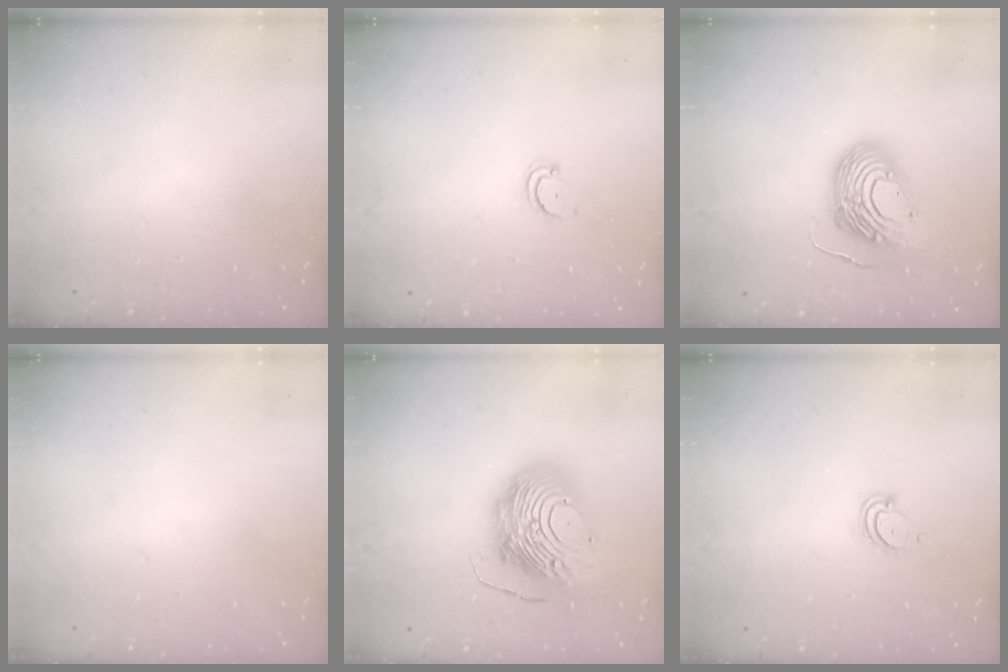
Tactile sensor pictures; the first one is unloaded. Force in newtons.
{"total": 2.3, "press": 2.3, "slide": 0.2}
{"total": 14.0, "press": 13.9, "slide": 2.3}
{"total": 0.0}
{"total": 19.8, "press": 19.7, "slide": 1.9}
{"total": 3.8, "press": 3.8, "slide": 0.4}